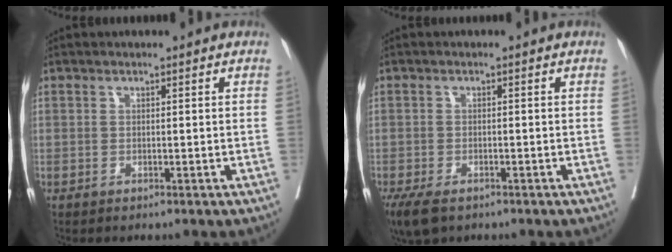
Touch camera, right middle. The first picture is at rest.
{"total": 5.6, "force": [-3.8, 2.6, 3.2], "torque": [-0.062, -0.013, -0.064]}